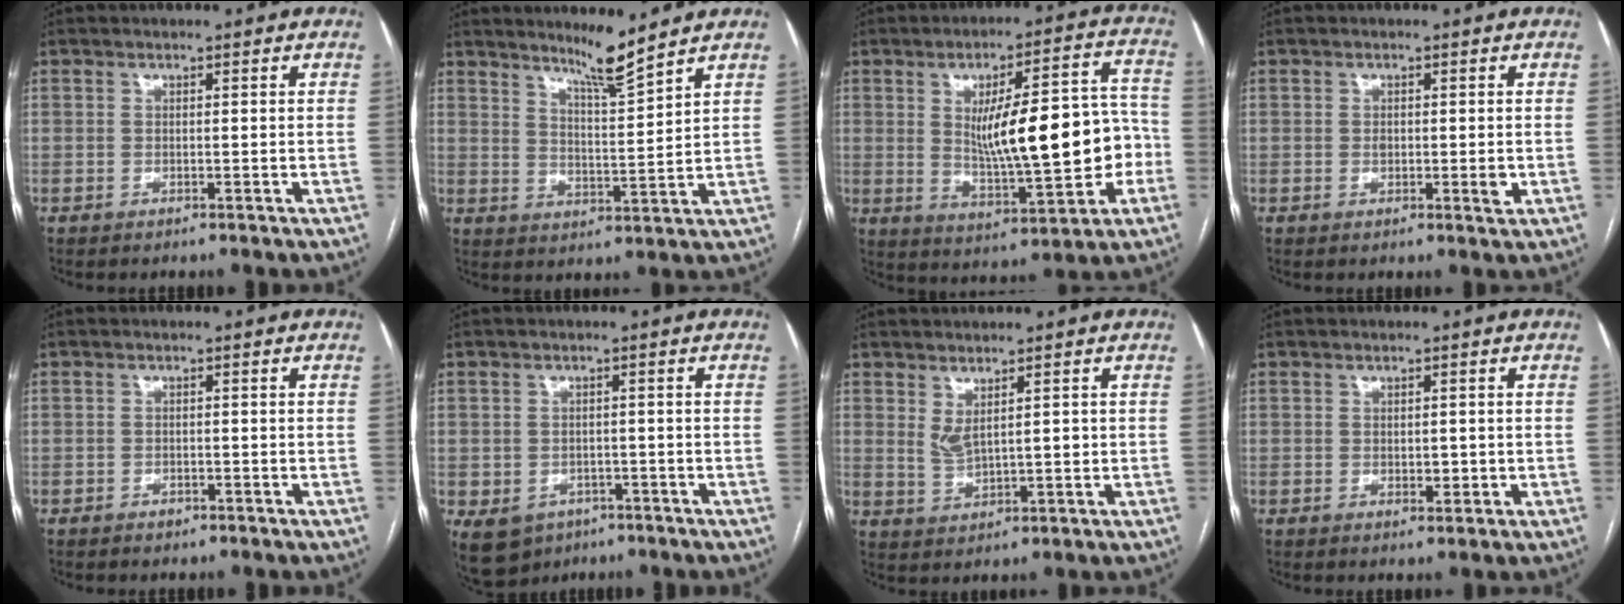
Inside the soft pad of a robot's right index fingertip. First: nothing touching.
{"total": 6.0, "force": [5.2, -1.1, 2.8], "torque": [-0.052, -0.025, 0.094]}
{"total": 16.6, "force": [-0.7, 4.2, 16.1], "torque": [-0.239, 0.022, 0.002]}
{"total": 2.7, "force": [-0.3, 1.1, 2.5], "torque": [-0.040, -0.004, -0.002]}
{"total": 1.3, "force": [-0.8, 0.8, 0.5], "torque": [-0.005, 0.002, -0.008]}
{"total": 8.3, "force": [-3.9, 6.9, 2.5], "torque": [-0.060, 0.005, -0.045]}
{"total": 3.8, "force": [1.2, 1.4, 3.3], "torque": [-0.065, -0.005, 0.030]}
{"total": 2.0, "force": [-0.2, 1.2, 1.6], "torque": [-0.022, -0.002, 0.001]}